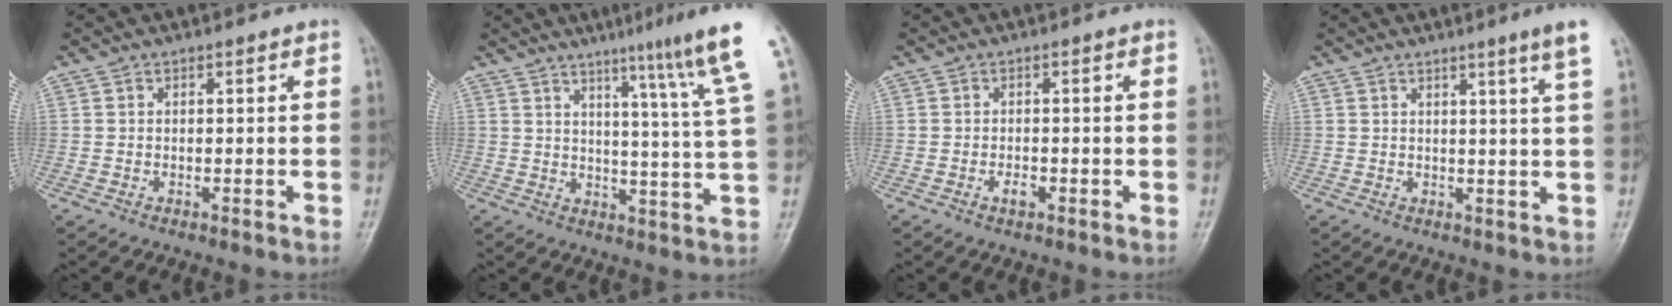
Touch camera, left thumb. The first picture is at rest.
{"total": 13.5, "force": [8.4, -1.4, 10.4], "torque": [-0.145, -0.049, 0.105]}
{"total": 1.9, "force": [-0.9, 1.0, 1.3], "torque": [-0.018, 0.004, -0.017]}
{"total": 5.5, "force": [3.4, -0.9, 4.3], "torque": [-0.059, -0.021, 0.043]}